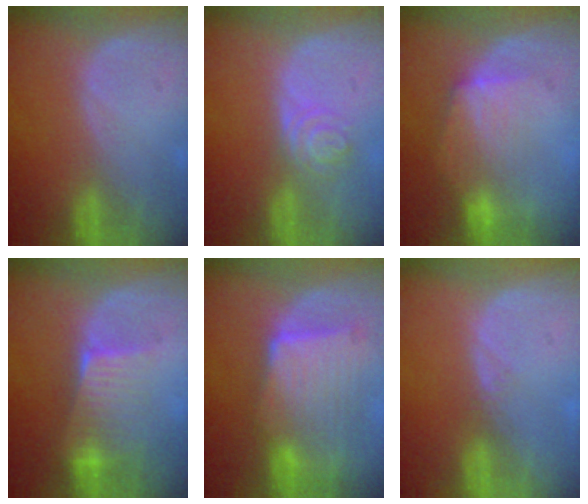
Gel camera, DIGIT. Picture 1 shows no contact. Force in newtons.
{"total": 4.0, "press": 3.5, "slide": 2.0}
{"total": 6.9, "press": 6.4, "slide": 2.7}
{"total": 6.5, "press": 6.1, "slide": 2.4}
{"total": 9.6, "press": 8.7, "slide": 4.1}
{"total": 0.9, "press": 0.8, "slide": 0.4}